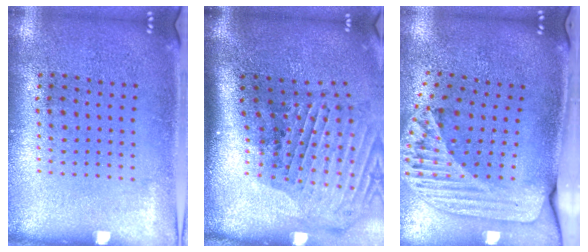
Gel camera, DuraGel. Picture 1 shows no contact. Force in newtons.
{"total": 2.9, "press": 2.1, "slide": 2.0}
{"total": 2.2, "press": 1.7, "slide": 1.4}